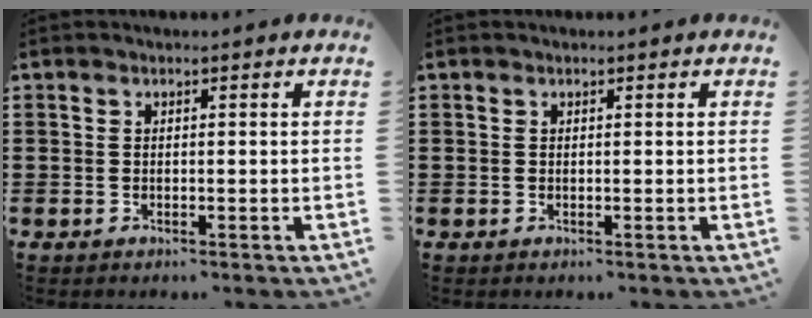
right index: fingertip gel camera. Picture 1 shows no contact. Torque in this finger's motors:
{"motor_torque": [0.25, 0.36, 0.00, 0.00]}